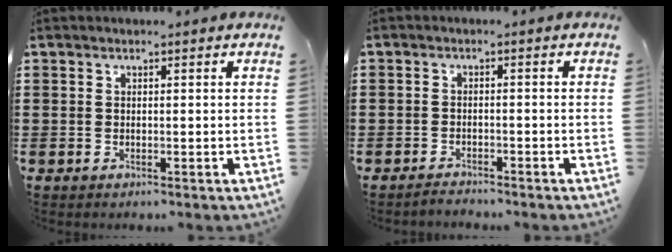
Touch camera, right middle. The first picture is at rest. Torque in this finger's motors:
{"motor_torque": [-1.53, 0.01, -1.05, -0.21]}